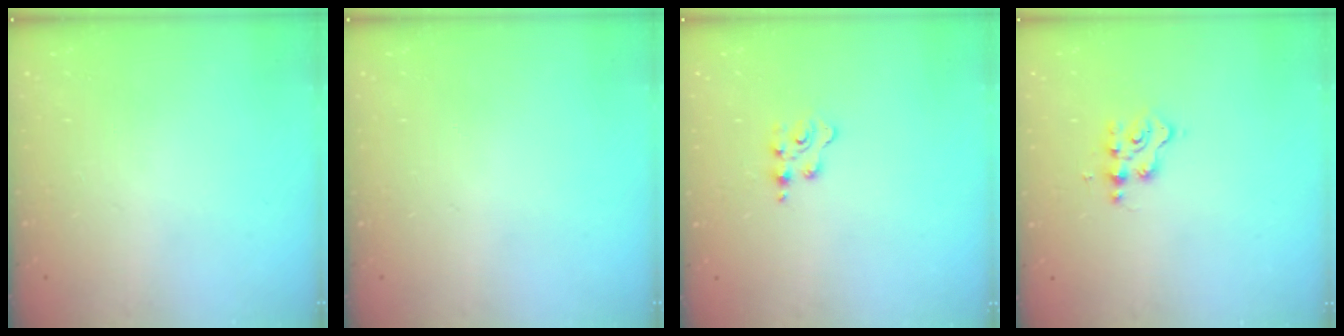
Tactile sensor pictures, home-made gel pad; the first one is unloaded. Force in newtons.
{"total": 0.0}
{"total": 2.1, "press": 2.1, "slide": 0.3}
{"total": 2.7, "press": 2.7, "slide": 0.4}